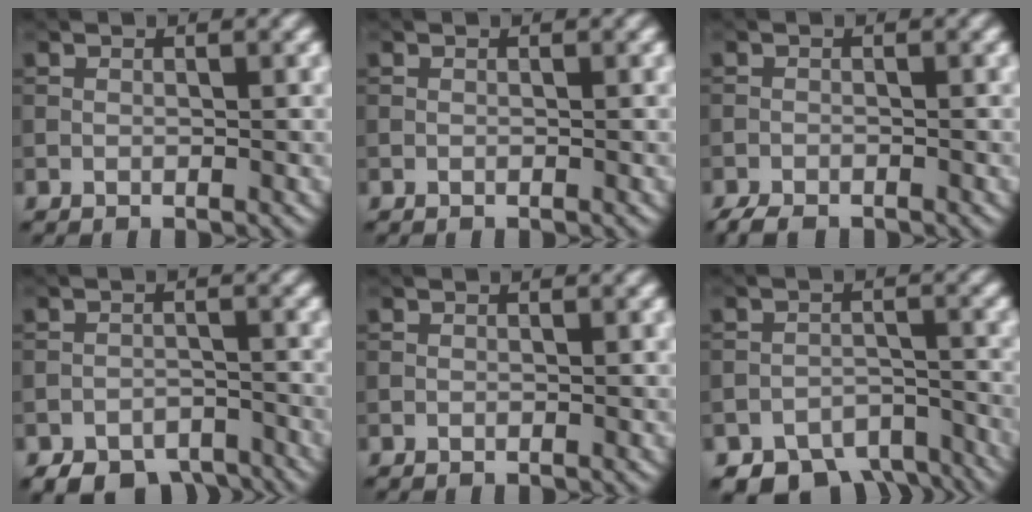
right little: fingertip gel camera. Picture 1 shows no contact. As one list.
[{"total": 0.0}, {"total": 2.3, "force": [-2.0, 0.6, 0.8], "torque": [-0.015, -0.006, -0.041]}, {"total": 5.7, "force": [-4.7, 2.6, 1.9], "torque": [-0.022, -0.013, -0.069]}, {"total": 0.0}, {"total": 7.5, "force": [-6.2, 3.4, 2.3], "torque": [-0.023, -0.014, -0.087]}]